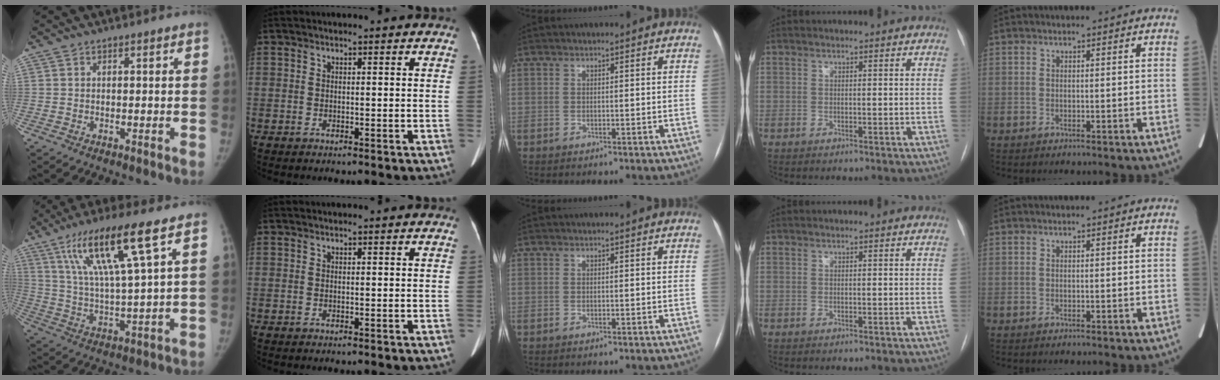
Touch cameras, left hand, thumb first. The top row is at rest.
{"thumb": {"total": 15.6, "force": [8.1, 1.3, 13.3], "torque": [-0.253, -0.026, 0.152]}}